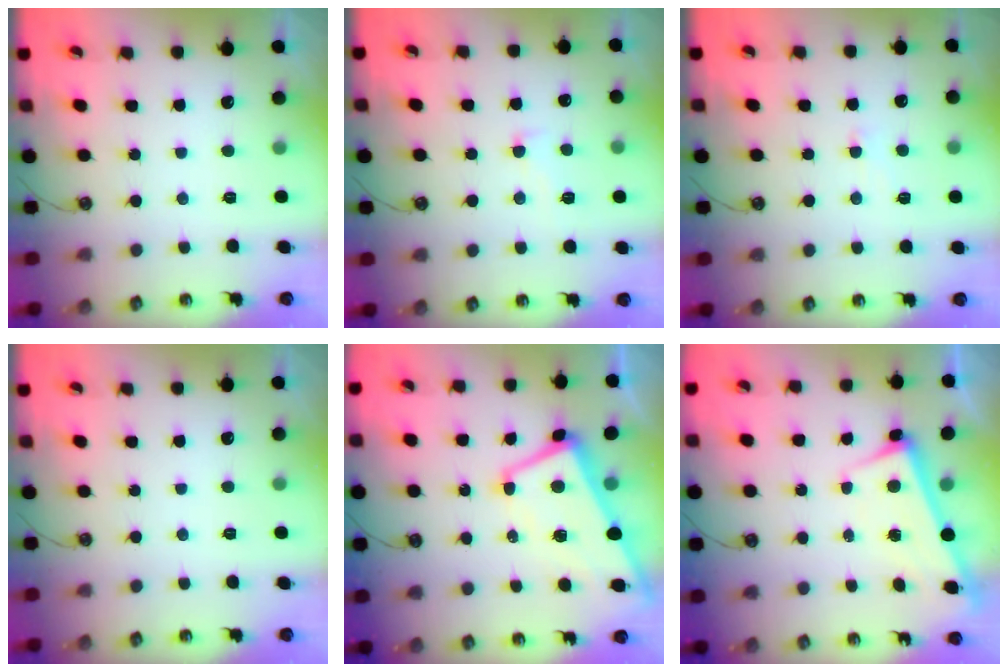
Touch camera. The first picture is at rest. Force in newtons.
{"total": 2.1, "press": 2.0, "slide": 0.8}
{"total": 1.2, "press": 1.0, "slide": 0.6}
{"total": 0.0}
{"total": 1.2, "press": 0.4, "slide": 1.1}
{"total": 2.6, "press": 2.6, "slide": 0.3}